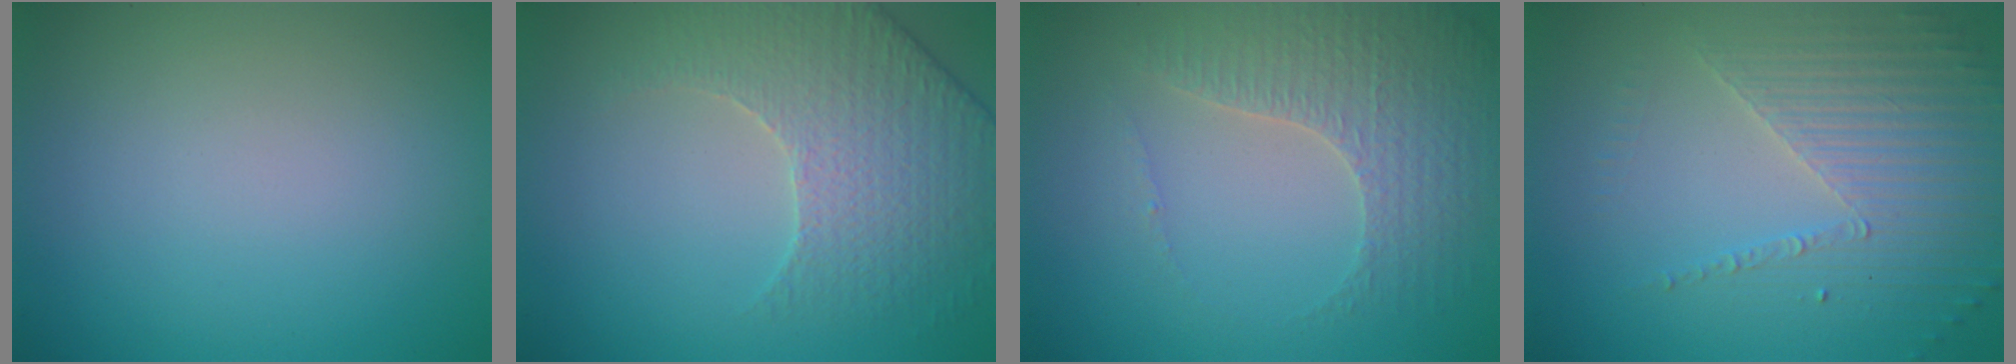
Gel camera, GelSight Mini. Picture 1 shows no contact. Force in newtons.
{"total": 3.5, "press": 3.3, "slide": 0.9}
{"total": 3.3, "press": 3.3, "slide": 0.6}
{"total": 3.6, "press": 3.3, "slide": 1.5}